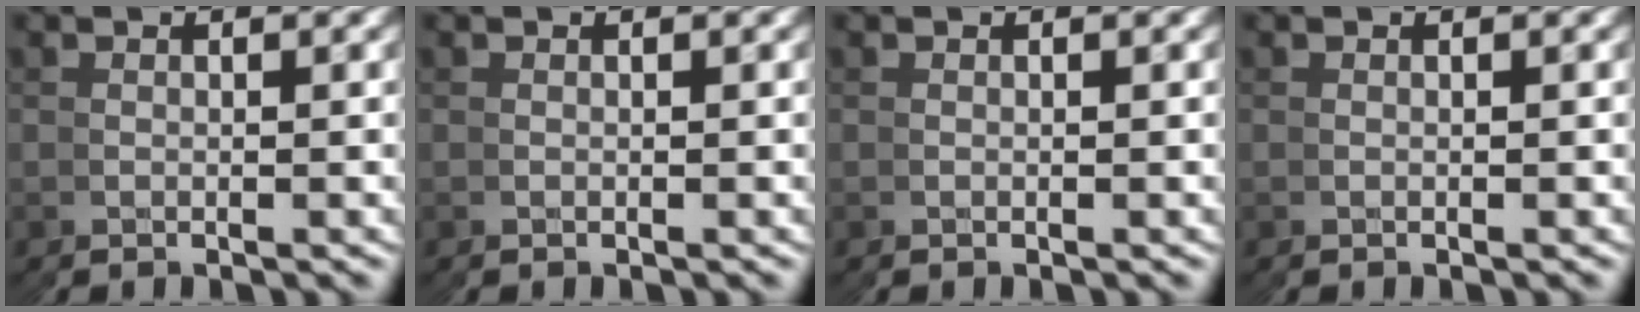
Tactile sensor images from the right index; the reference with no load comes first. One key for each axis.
{"total": 0.0}
{"total": 0.0}
{"total": 0.0}